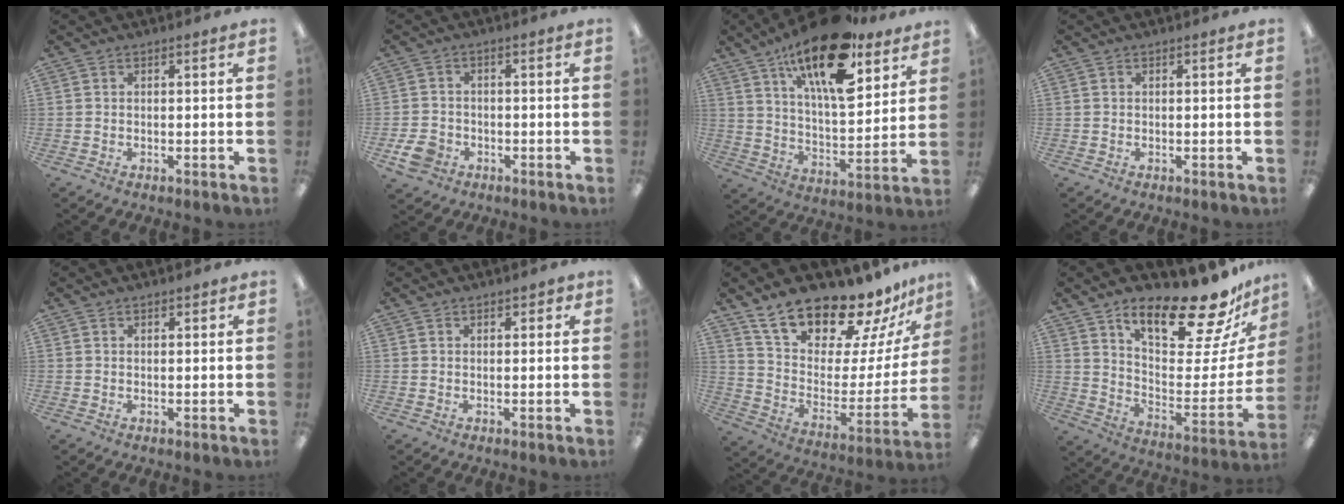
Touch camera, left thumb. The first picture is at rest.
{"total": 5.4, "force": [-2.6, 4.1, 2.4], "torque": [-0.054, 0.012, -0.048]}
{"total": 21.6, "force": [14.0, 8.0, 14.3], "torque": [-0.237, -0.077, 0.235]}
{"total": 0.0}
{"total": 0.9, "force": [0.7, 0.4, 0.2], "torque": [0.003, -0.002, 0.011]}
{"total": 1.4, "force": [1.0, 0.8, 0.6], "torque": [-0.011, 0.001, 0.019]}
{"total": 20.2, "force": [17.2, 6.6, 8.4], "torque": [-0.142, -0.133, 0.300]}
{"total": 19.8, "force": [16.0, 5.3, 10.5], "torque": [-0.152, -0.125, 0.264]}